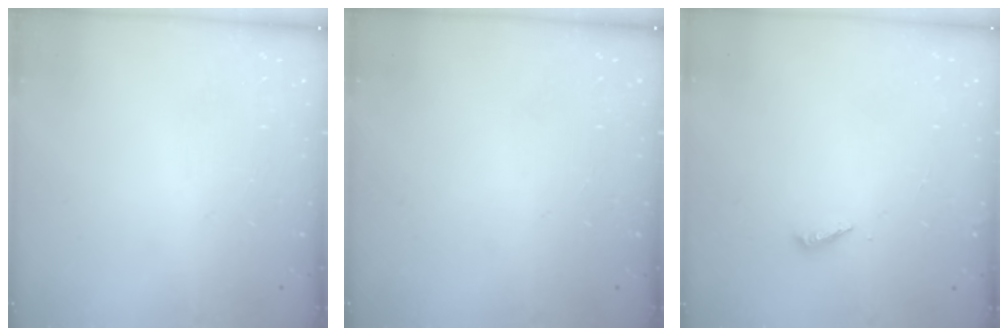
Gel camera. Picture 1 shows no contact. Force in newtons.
{"total": 0.0}
{"total": 2.0, "press": 2.0, "slide": 0.2}